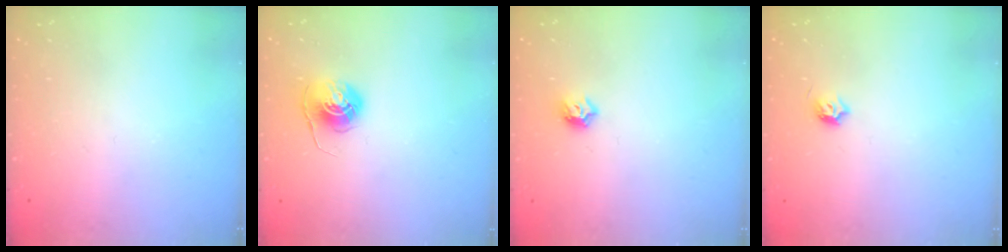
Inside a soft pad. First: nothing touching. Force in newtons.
{"total": 6.0, "press": 6.0, "slide": 0.4}
{"total": 5.6, "press": 5.5, "slide": 0.9}
{"total": 4.0, "press": 3.8, "slide": 1.0}